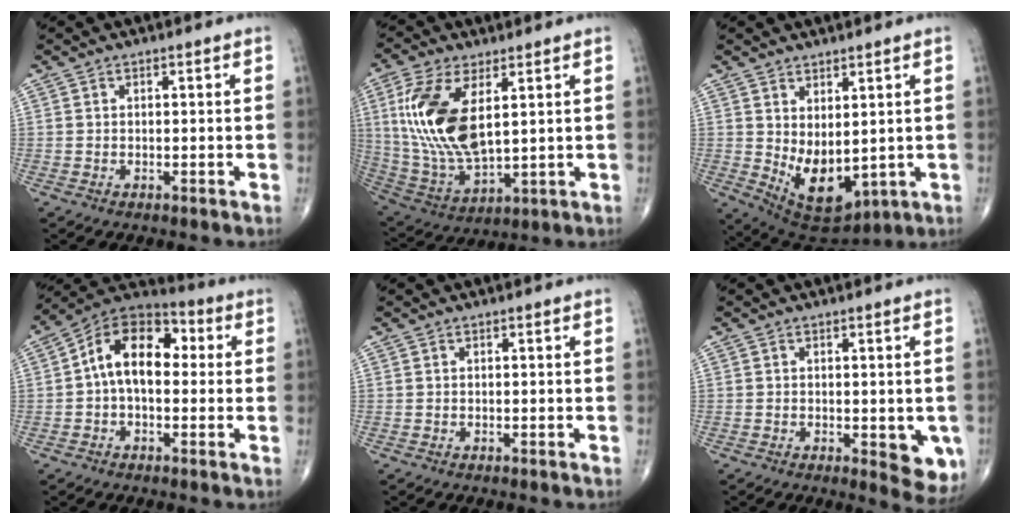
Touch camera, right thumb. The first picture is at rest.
{"total": 17.6, "force": [4.3, 8.2, 14.9], "torque": [-0.314, -0.021, 0.095]}
{"total": 10.8, "force": [0.2, 5.9, 9.0], "torque": [-0.130, -0.022, 0.034]}
{"total": 13.5, "force": [1.1, 8.3, 10.6], "torque": [-0.152, 0.041, 0.003]}
{"total": 0.0}
{"total": 6.7, "force": [-1.5, 3.0, 5.8], "torque": [-0.047, -0.011, -0.014]}